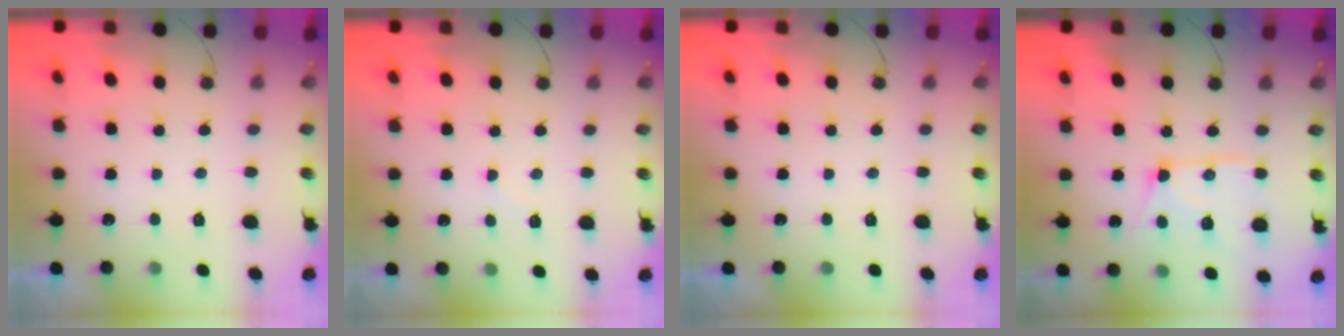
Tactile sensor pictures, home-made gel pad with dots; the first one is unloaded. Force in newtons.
{"total": 6.8, "press": 6.8, "slide": 0.6}
{"total": 0.0}
{"total": 14.7, "press": 14.7, "slide": 1.4}